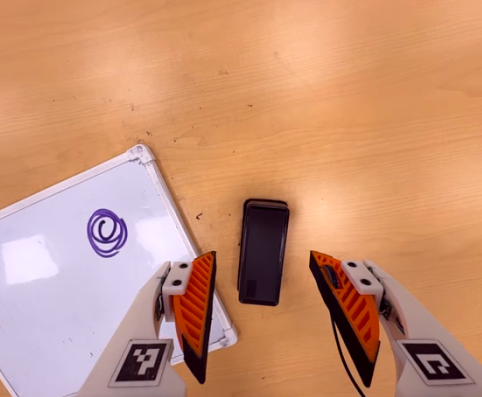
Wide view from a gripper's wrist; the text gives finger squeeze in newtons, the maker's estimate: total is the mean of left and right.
{"total": 0.0}